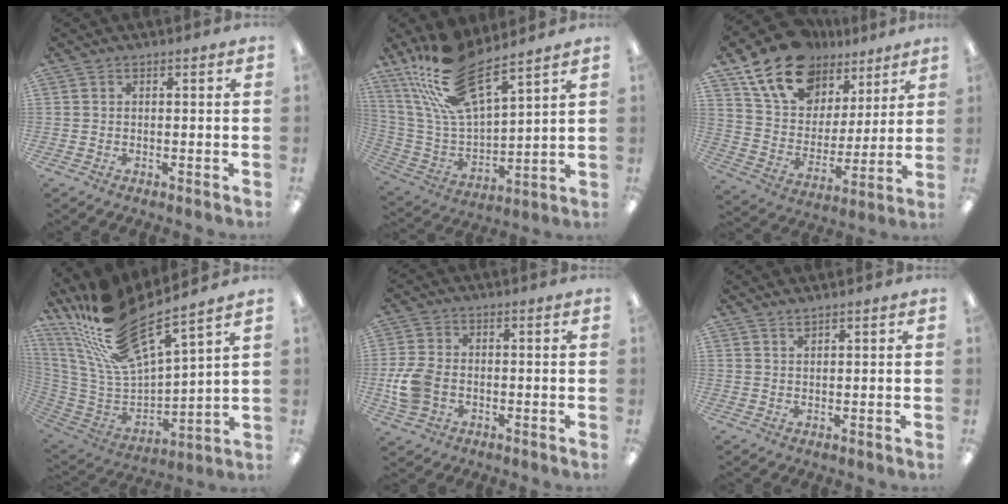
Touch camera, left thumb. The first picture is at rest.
{"total": 19.4, "force": [15.0, 6.1, 10.8], "torque": [-0.241, -0.083, 0.271]}
{"total": 17.8, "force": [12.4, 10.7, 7.0], "torque": [-0.144, -0.064, 0.232]}
{"total": 22.1, "force": [17.9, 5.3, 11.8], "torque": [-0.248, -0.128, 0.307]}
{"total": 8.5, "force": [-1.5, 6.3, 5.4], "torque": [-0.121, 0.012, -0.025]}
{"total": 1.4, "force": [1.3, 0.2, 0.6], "torque": [-0.014, 0.000, 0.024]}